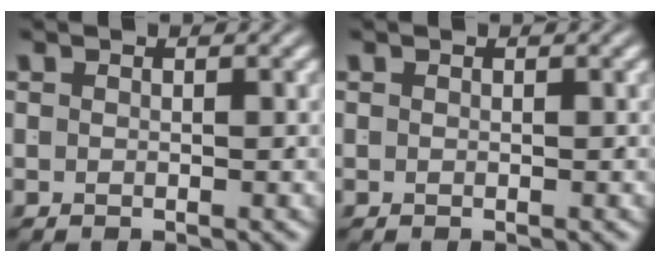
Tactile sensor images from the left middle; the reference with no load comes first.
{"total": 0.0}